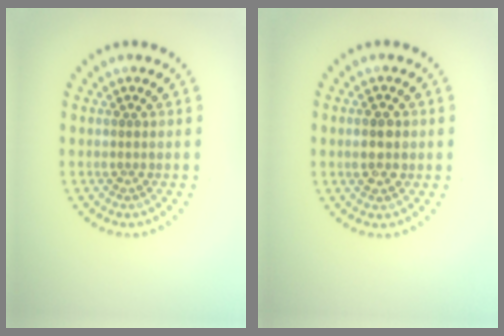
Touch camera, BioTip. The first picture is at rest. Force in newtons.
{"total": 2.9, "press": 2.9, "slide": 0.2}